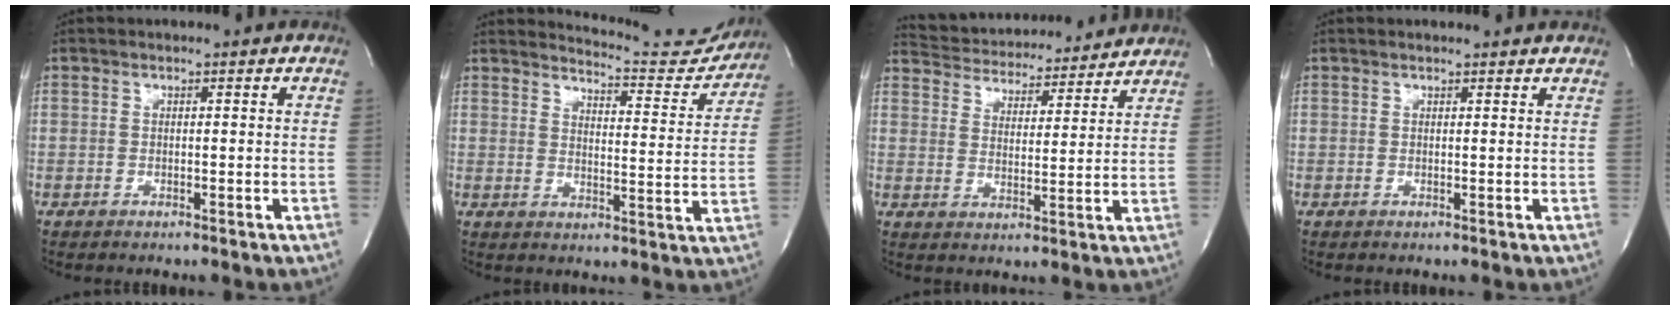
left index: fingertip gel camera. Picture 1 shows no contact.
{"total": 9.2, "force": [9.1, 1.1, 0.1], "torque": [0.006, -0.038, 0.100]}
{"total": 15.5, "force": [14.6, 3.4, 3.8], "torque": [-0.063, 0.017, 0.210]}
{"total": 2.9, "force": [2.7, 0.3, 0.9], "torque": [-0.014, 0.010, 0.023]}